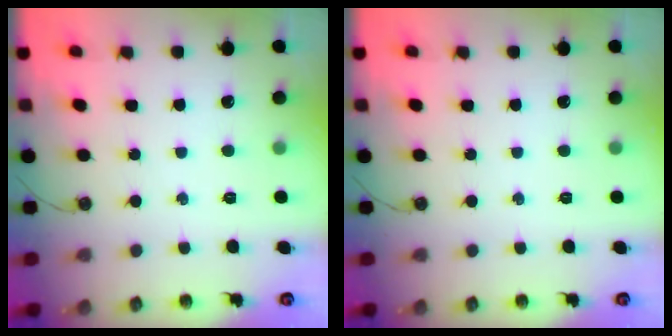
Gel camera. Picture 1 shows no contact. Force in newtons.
{"total": 0.0}